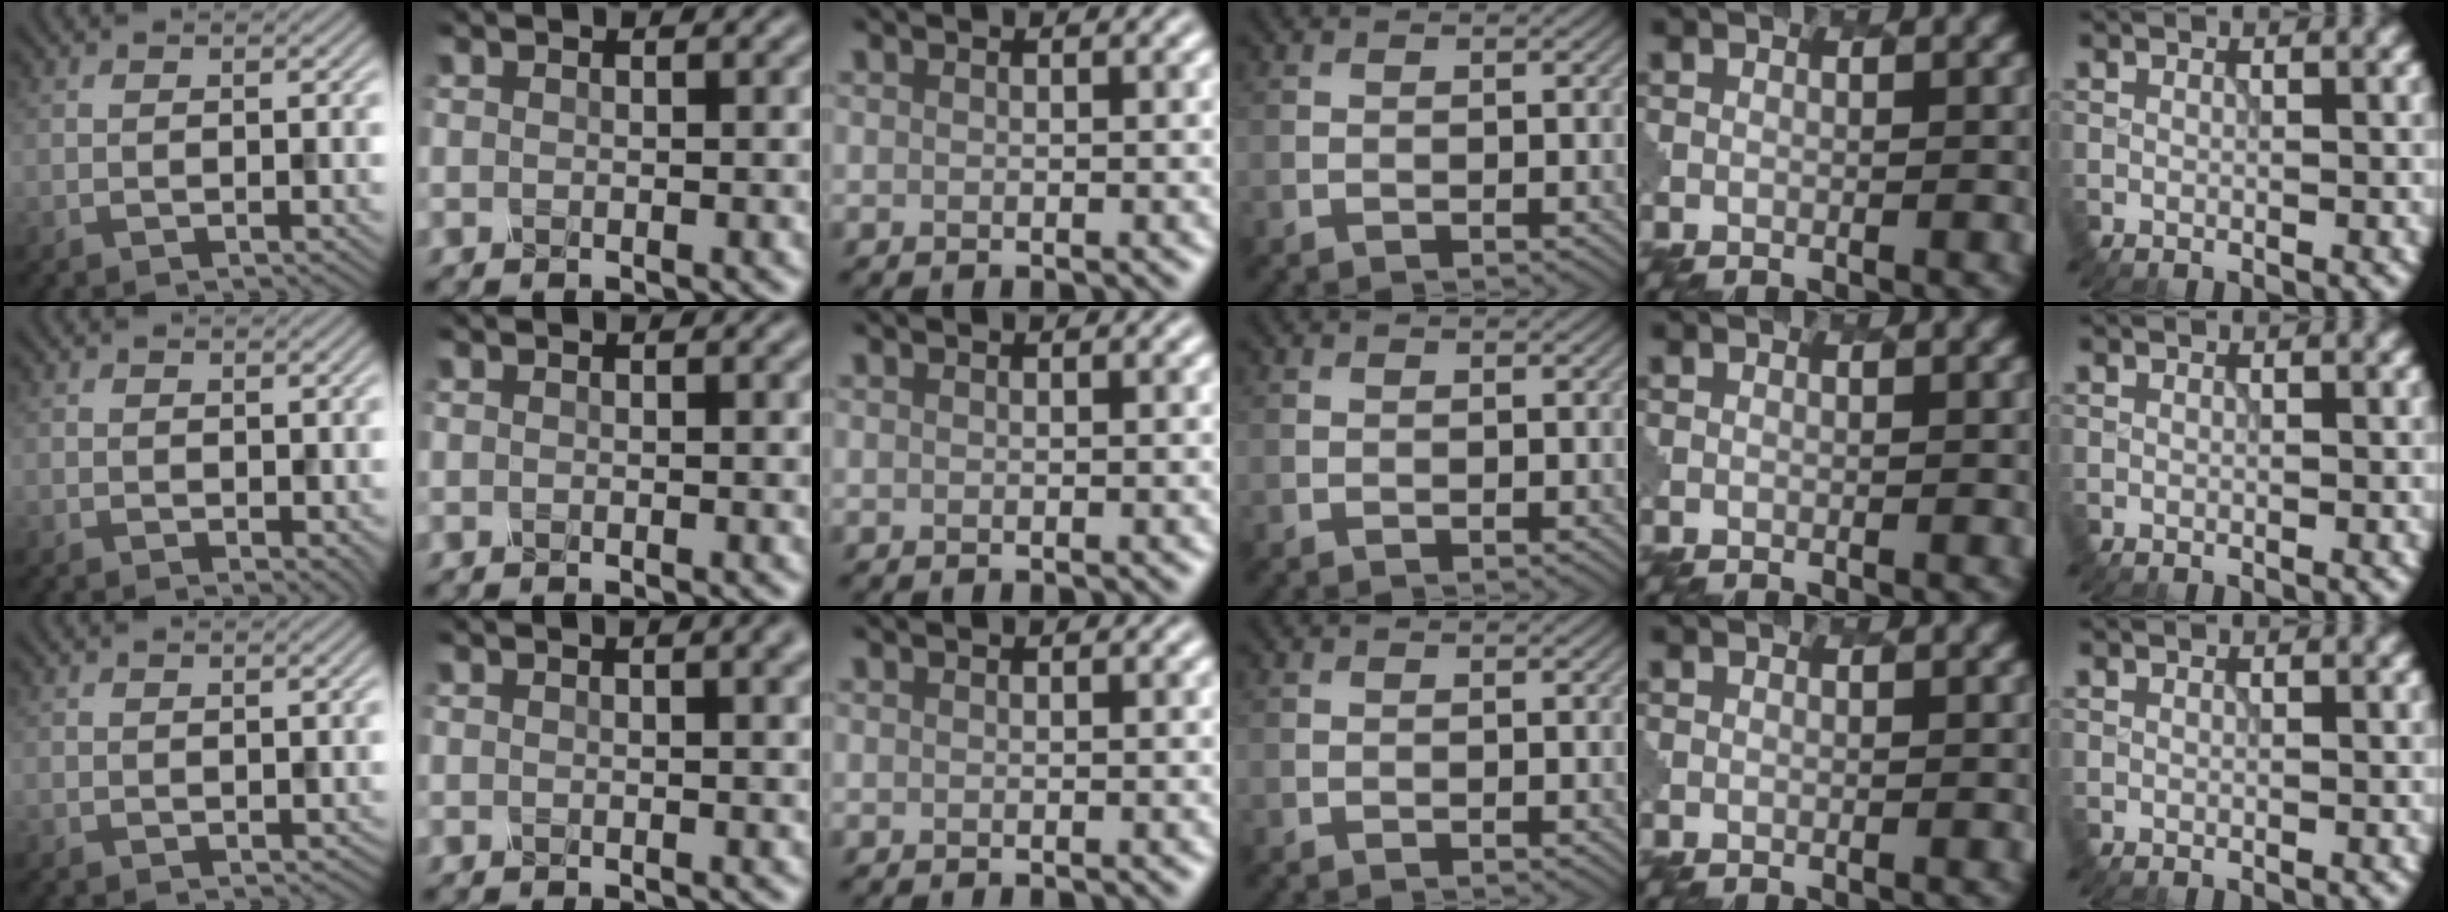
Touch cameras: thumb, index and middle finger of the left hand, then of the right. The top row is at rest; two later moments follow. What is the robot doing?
{"motion": "dispense", "object": "syringe"}